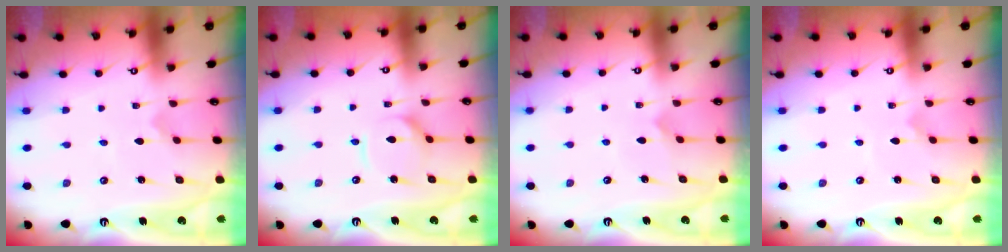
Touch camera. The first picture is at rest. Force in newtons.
{"total": 6.7, "press": 6.7, "slide": 0.7}
{"total": 2.8, "press": 2.8, "slide": 0.3}
{"total": 0.6, "press": 0.6, "slide": 0.0}